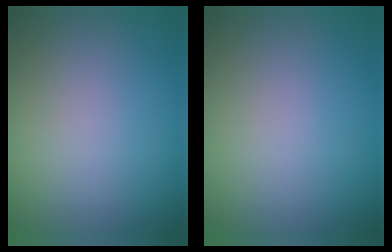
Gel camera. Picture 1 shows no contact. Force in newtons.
{"total": 0.0}